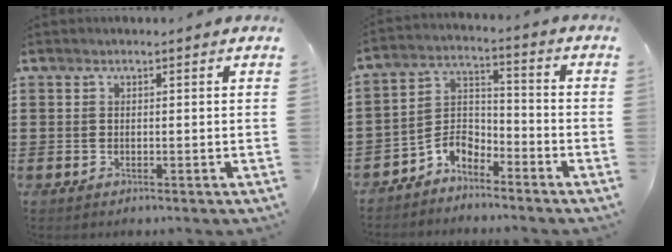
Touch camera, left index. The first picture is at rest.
{"total": 5.3, "force": [-4.6, 2.1, 1.6], "torque": [-0.047, 0.003, -0.096]}